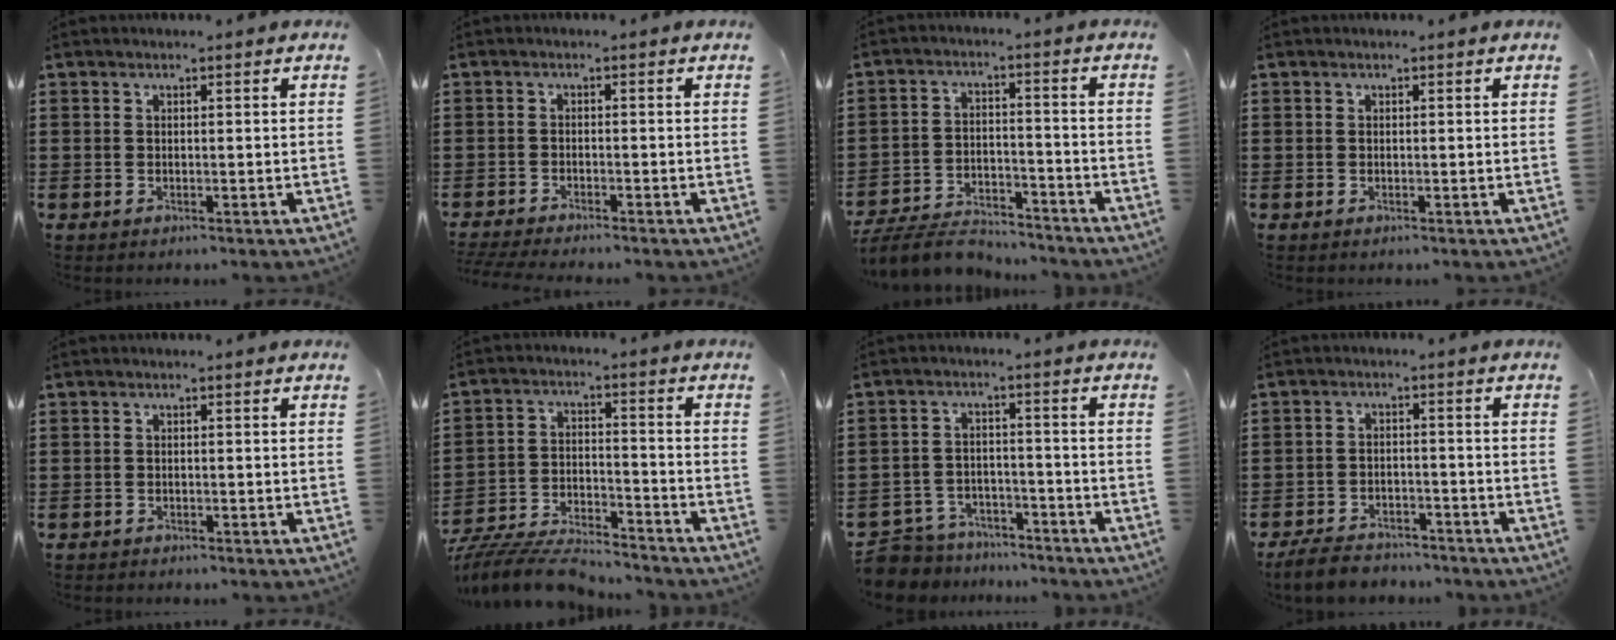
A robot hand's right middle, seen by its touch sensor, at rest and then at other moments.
{"total": 2.1, "force": [-2.0, -0.1, 0.5], "torque": [-0.016, -0.002, -0.044]}
{"total": 6.8, "force": [-6.4, 1.4, 1.6], "torque": [-0.032, 0.011, -0.125]}
{"total": 0.0}
{"total": 0.6, "force": [-0.6, 0.2, -0.1], "torque": [0.001, 0.002, -0.013]}
{"total": 8.6, "force": [-8.3, 1.0, 1.9], "torque": [-0.035, 0.017, -0.161]}
{"total": 5.4, "force": [-5.3, 1.1, 0.0], "torque": [-0.017, 0.008, -0.114]}
{"total": 4.5, "force": [-4.3, 1.1, 0.7], "torque": [-0.028, 0.003, -0.092]}